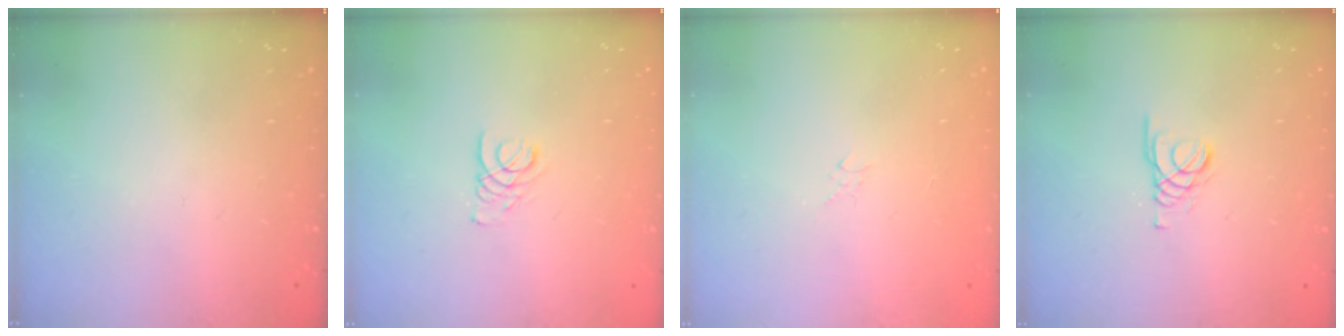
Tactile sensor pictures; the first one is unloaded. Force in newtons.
{"total": 1.9, "press": 1.9, "slide": 0.2}
{"total": 1.3, "press": 1.3, "slide": 0.1}
{"total": 1.8, "press": 1.8, "slide": 0.2}